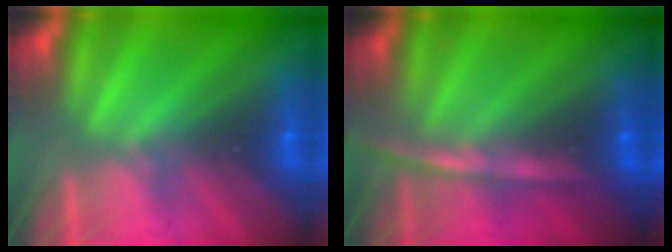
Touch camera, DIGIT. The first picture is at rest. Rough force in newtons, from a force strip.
{"total": 5.6}